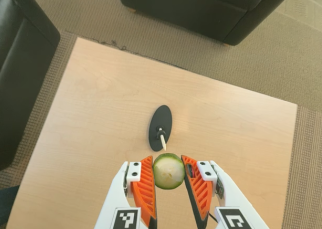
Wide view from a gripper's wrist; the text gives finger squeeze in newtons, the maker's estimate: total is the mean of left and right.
{"total": 9.2, "left": 9.1, "right": 9.4}